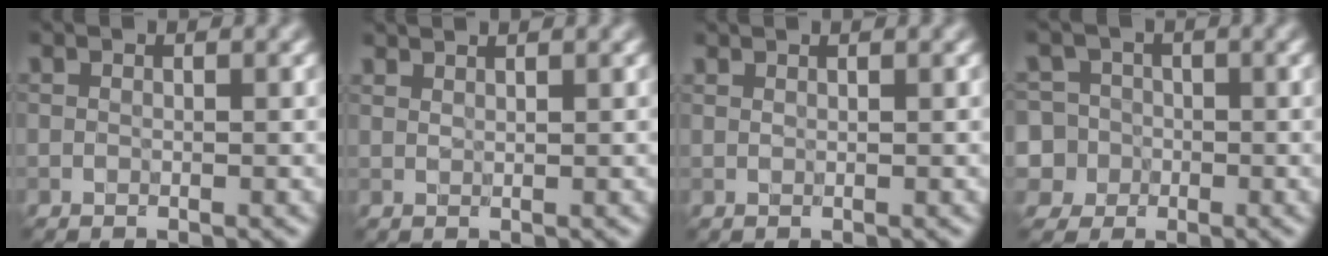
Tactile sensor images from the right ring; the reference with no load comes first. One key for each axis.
{"total": 1.3, "fx": 1.2, "fy": 0.1, "fz": 0.2, "tx": -0.003, "ty": -0.003, "tz": 0.018}
{"total": 0.6, "fx": 0.6, "fy": 0.1, "fz": 0.0, "tx": 0.000, "ty": -0.003, "tz": 0.012}
{"total": 7.2, "fx": -1.2, "fy": 6.8, "fz": 2.0, "tx": -0.039, "ty": 0.024, "tz": -0.059}